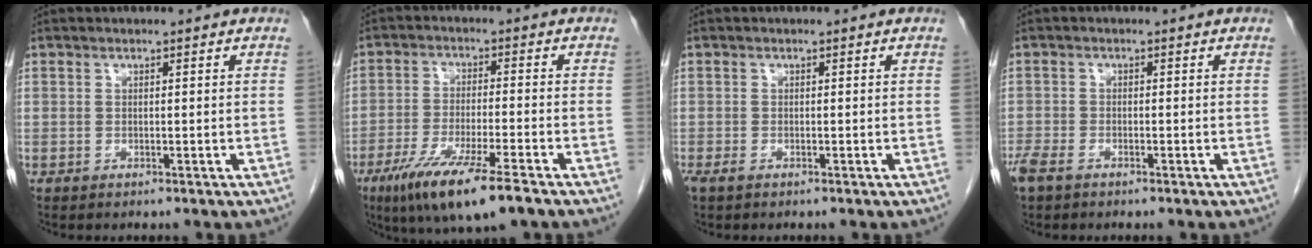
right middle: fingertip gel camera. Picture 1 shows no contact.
{"total": 11.6, "force": [-7.3, 0.7, 8.9], "torque": [-0.165, -0.034, -0.123]}
{"total": 1.2, "force": [-0.7, 0.5, 0.8], "torque": [-0.020, -0.002, -0.012]}
{"total": 3.4, "force": [-2.4, 1.4, 1.9], "torque": [-0.048, -0.005, -0.046]}